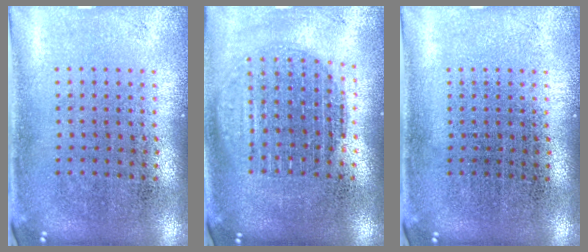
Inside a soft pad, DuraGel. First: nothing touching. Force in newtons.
{"total": 1.7, "press": 1.5, "slide": 0.9}
{"total": 0.0}